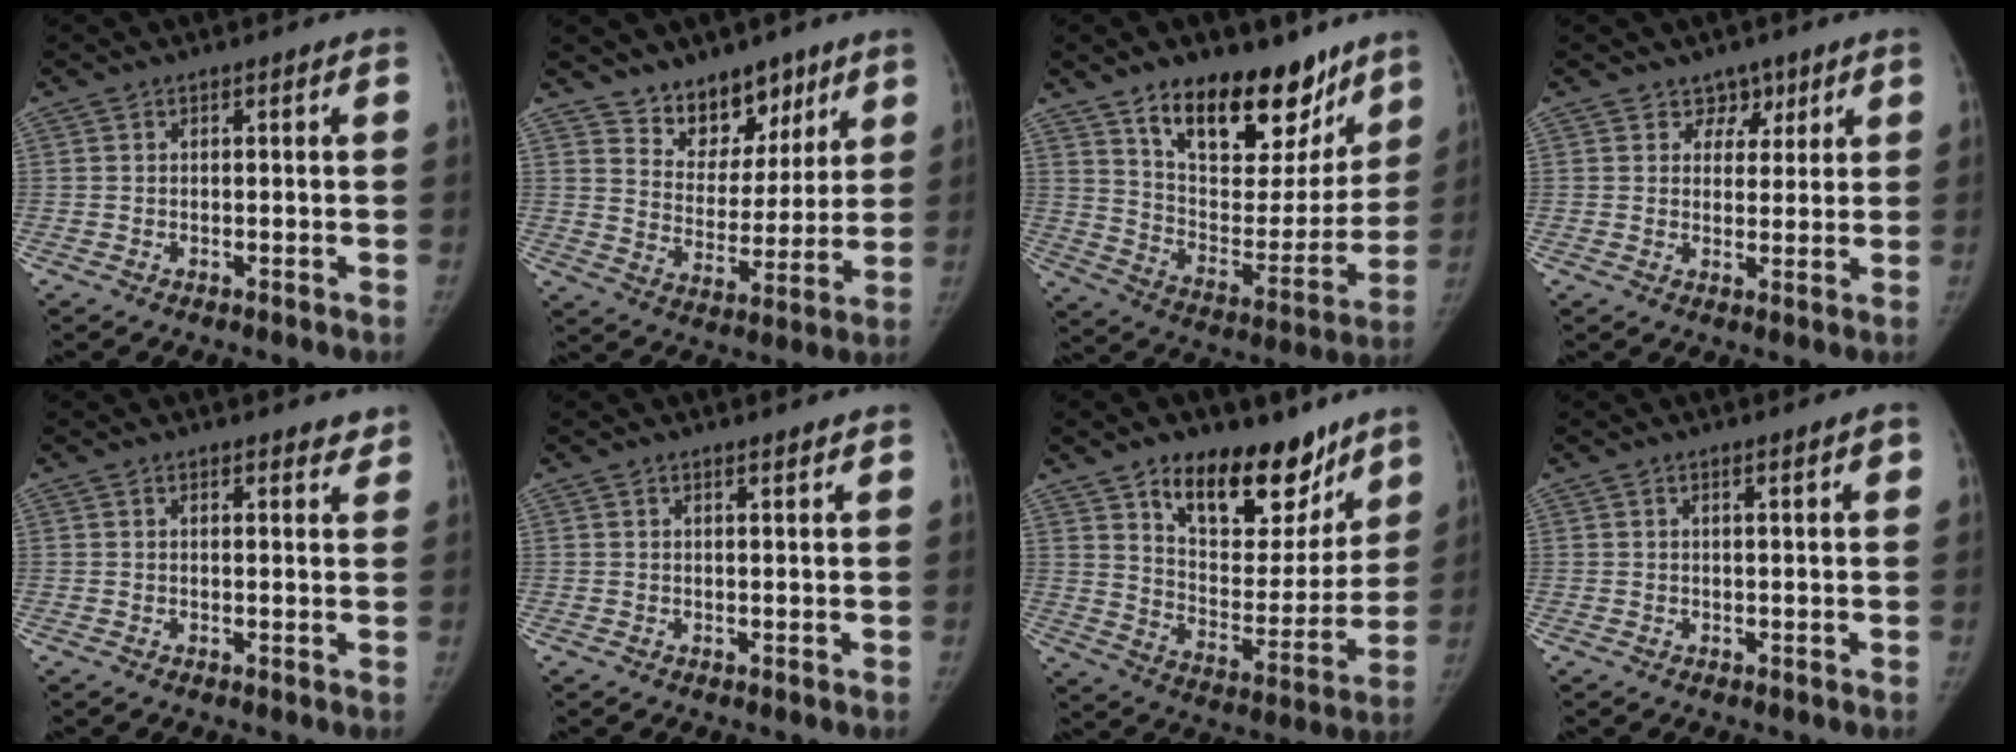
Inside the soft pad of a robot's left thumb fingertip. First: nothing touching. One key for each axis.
{"total": 11.6, "fx": 8.5, "fy": 6.8, "fz": 4.0, "tx": -0.013, "ty": -0.058, "tz": 0.148}
{"total": 23.7, "fx": 15.6, "fy": 11.9, "fz": 13.2, "tx": -0.142, "ty": -0.081, "tz": 0.248}
{"total": 3.9, "fx": 2.6, "fy": 2.9, "fz": 0.6, "tx": 0.022, "ty": -0.013, "tz": 0.037}
{"total": 3.1, "fx": 2.8, "fy": 1.0, "fz": 1.0, "tx": 0.012, "ty": -0.012, "tz": 0.026}
{"total": 1.3, "fx": 1.2, "fy": 0.1, "fz": 0.5, "tx": -0.003, "ty": -0.007, "tz": 0.021}
{"total": 20.8, "fx": 13.8, "fy": 10.7, "fz": 11.3, "tx": -0.107, "ty": -0.086, "tz": 0.217}
{"total": 1.9, "fx": 1.1, "fy": 0.1, "fz": 1.6, "tx": -0.024, "ty": -0.003, "tz": 0.015}